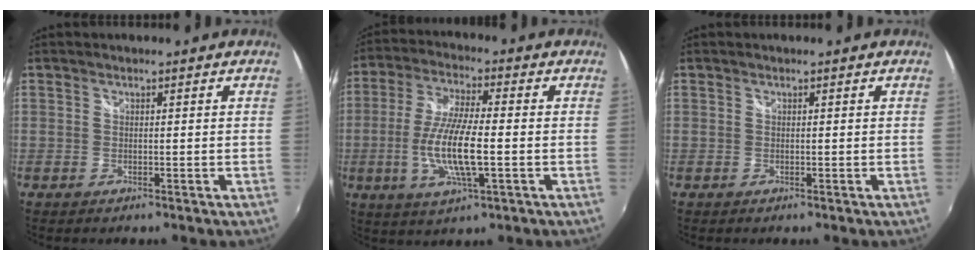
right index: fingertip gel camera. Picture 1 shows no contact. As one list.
[{"total": 11.9, "force": [-2.3, 2.7, 11.3], "torque": [-0.229, -0.010, -0.046]}, {"total": 0.0}]